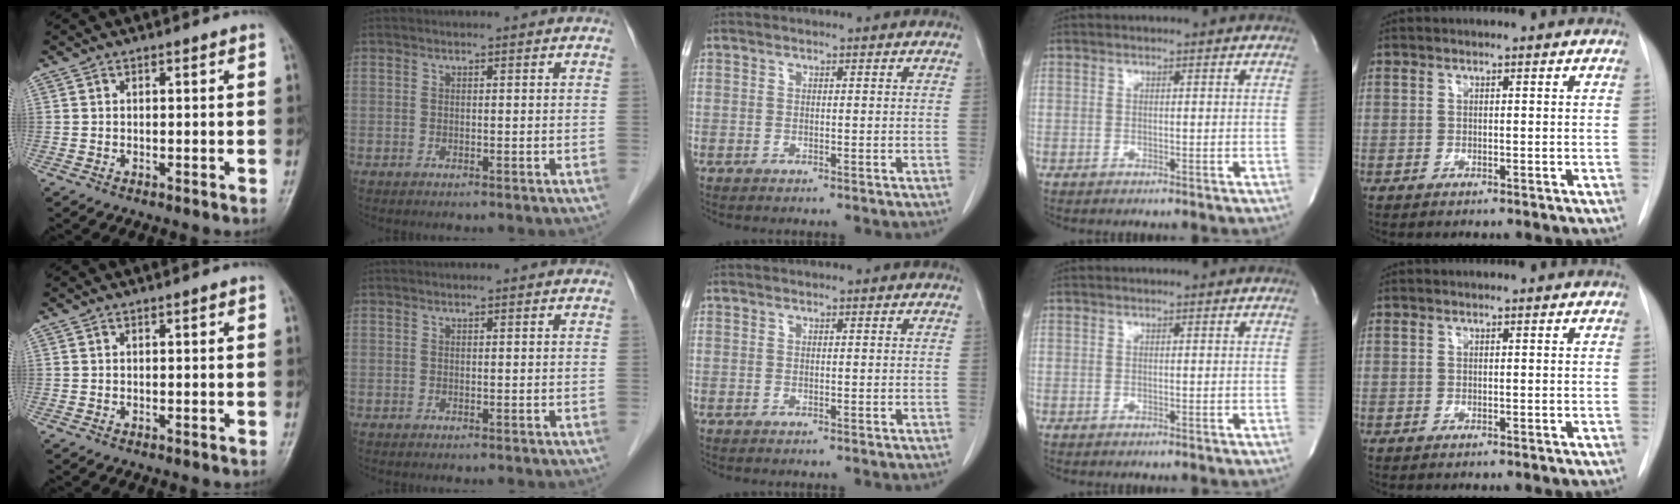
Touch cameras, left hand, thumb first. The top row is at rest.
{}